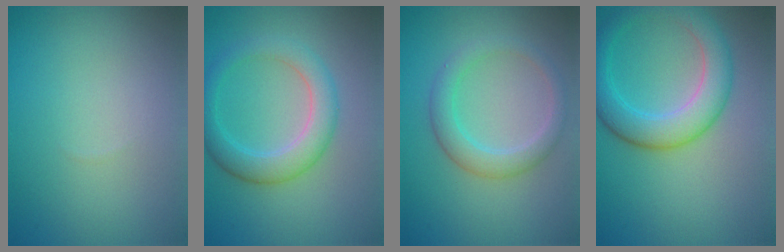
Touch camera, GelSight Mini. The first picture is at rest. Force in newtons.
{"total": 4.1, "press": 4.1, "slide": 0.3}
{"total": 2.9, "press": 2.9, "slide": 0.4}
{"total": 5.1, "press": 5.0, "slide": 0.3}